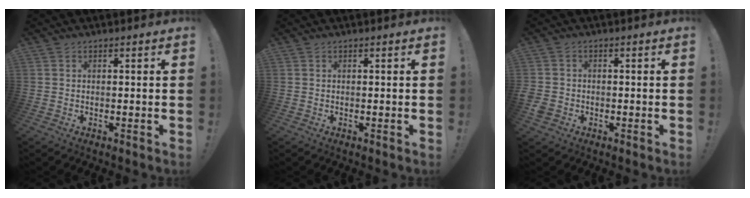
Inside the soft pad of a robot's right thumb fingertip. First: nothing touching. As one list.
[{"total": 0.0}, {"total": 3.2, "force": [-1.1, 2.8, 1.3], "torque": [-0.038, 0.003, -0.020]}]